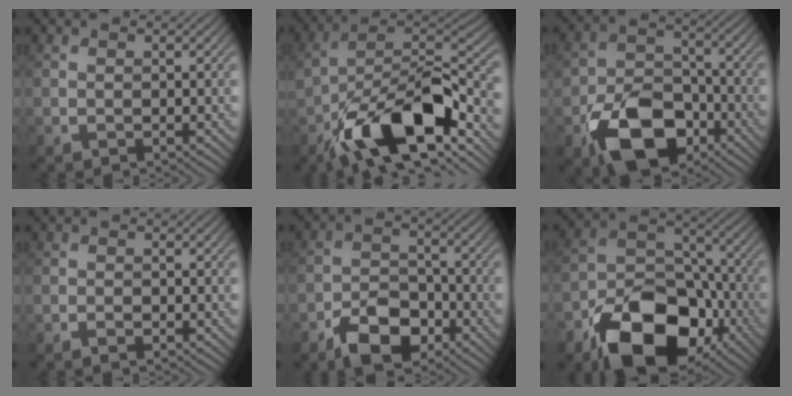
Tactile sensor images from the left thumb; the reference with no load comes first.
{"total": 15.5, "force": [-8.2, 6.9, 11.2], "torque": [-0.186, -0.010, -0.156]}
{"total": 12.0, "force": [-6.1, 7.6, 6.9], "torque": [-0.145, -0.017, -0.113]}
{"total": 1.0, "force": [-0.7, 0.3, 0.6], "torque": [-0.011, -0.001, -0.012]}
{"total": 7.5, "force": [-4.6, 4.3, 4.1], "torque": [-0.073, -0.001, -0.094]}
{"total": 16.3, "force": [-9.0, 10.0, 9.1], "torque": [-0.158, -0.035, -0.160]}